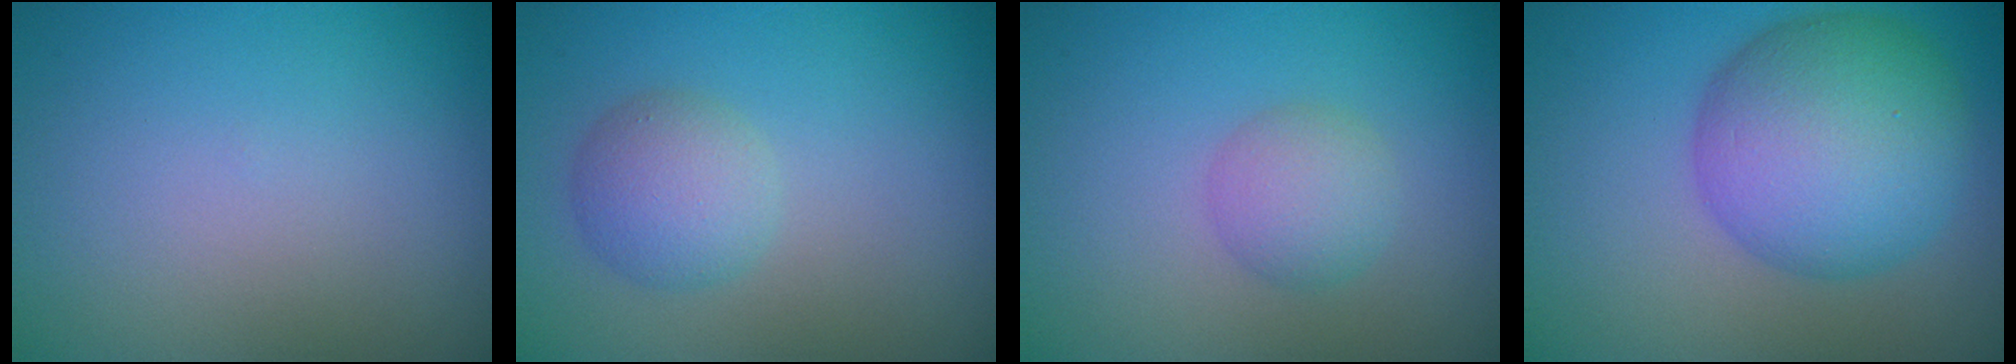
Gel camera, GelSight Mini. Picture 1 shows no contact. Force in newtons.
{"total": 2.9, "press": 2.9, "slide": 0.0}
{"total": 2.4, "press": 2.4, "slide": 0.1}
{"total": 9.1, "press": 9.1, "slide": 0.2}